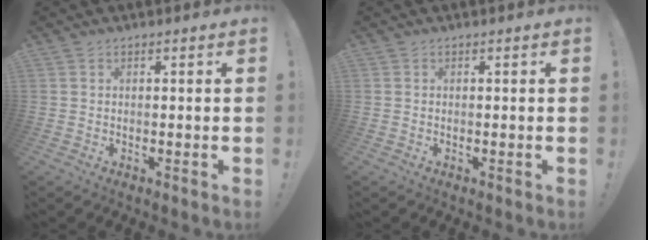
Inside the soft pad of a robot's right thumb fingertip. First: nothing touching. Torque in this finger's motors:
{"motor_torque": [-0.17, -0.07, 0.31, -0.04, 0.09]}